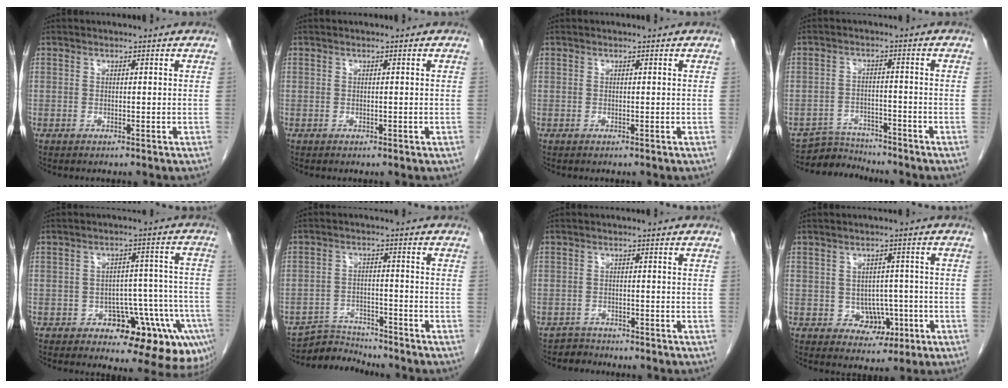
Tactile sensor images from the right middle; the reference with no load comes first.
{"total": 0.0}
{"total": 0.0}
{"total": 5.0, "force": [-4.9, 0.8, -1.0], "torque": [0.015, 0.000, -0.083]}
{"total": 13.3, "force": [-7.7, 6.3, 8.9], "torque": [-0.050, 0.041, -0.097]}
{"total": 5.5, "force": [-5.4, 0.4, -1.2], "torque": [0.018, 0.003, -0.093]}
{"total": 2.1, "force": [-1.7, 0.6, -1.0], "torque": [0.020, -0.002, -0.032]}
{"total": 4.8, "force": [-1.3, 3.9, 2.4], "torque": [-0.022, 0.014, -0.004]}